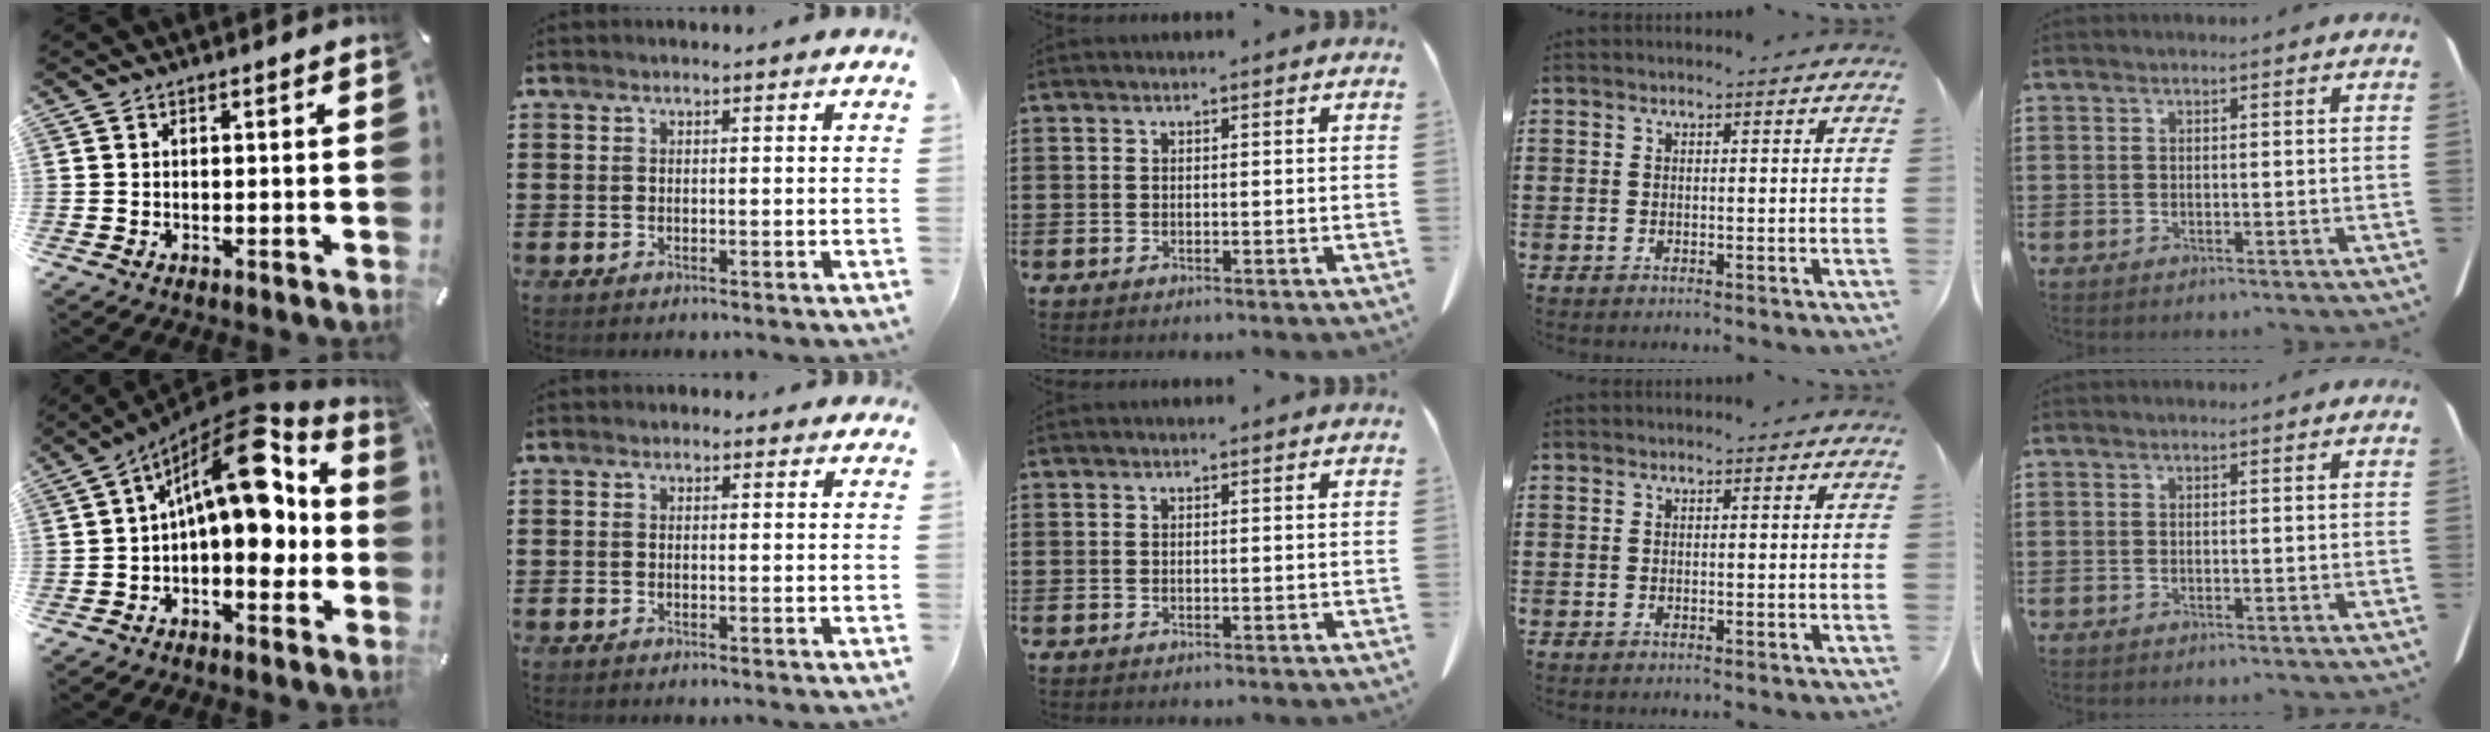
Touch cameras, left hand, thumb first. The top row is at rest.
{"thumb": {"total": 16.7, "force": [5.0, 7.5, 14.1], "torque": [-0.217, -0.045, 0.079]}, "index": {"total": 0.9, "force": [0.6, 0.6, 0.3], "torque": [-0.008, 0.007, 0.010]}}